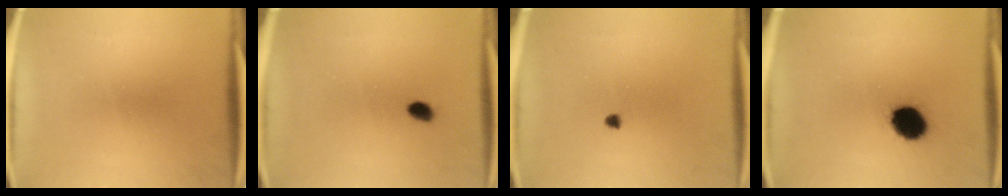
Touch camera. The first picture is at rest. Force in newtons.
{"total": 1.5}
{"total": 1.0}
{"total": 10.2}